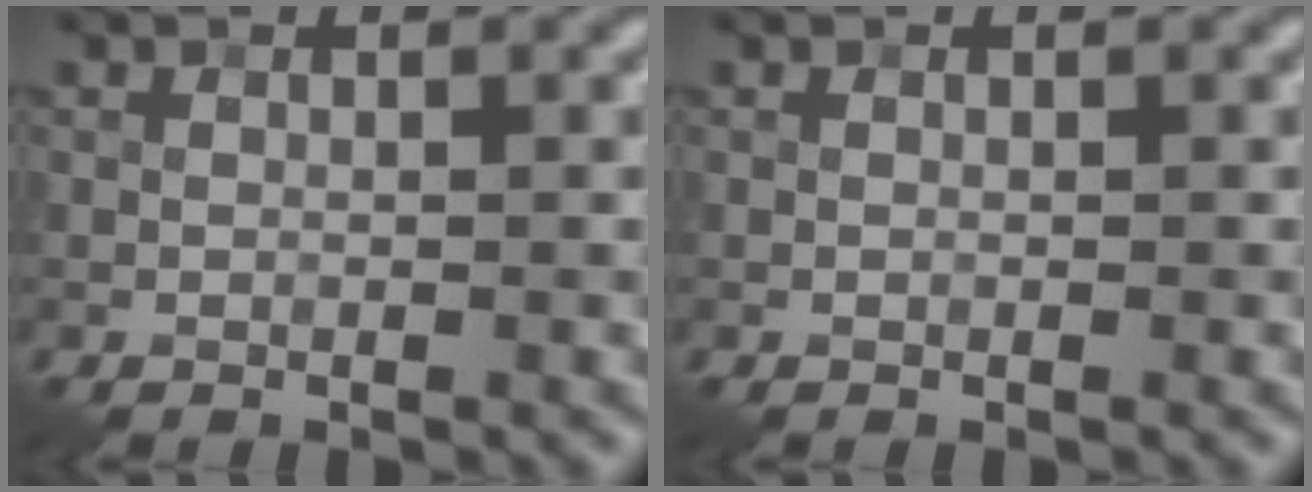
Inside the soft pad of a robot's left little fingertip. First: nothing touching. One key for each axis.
{"total": 0.0}